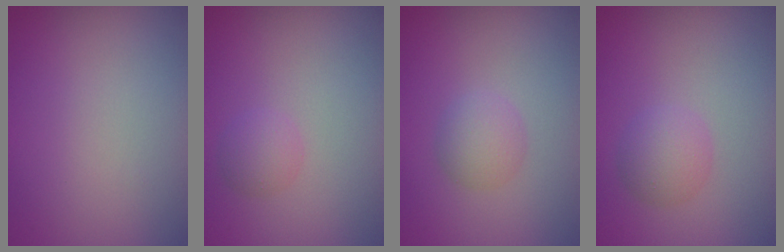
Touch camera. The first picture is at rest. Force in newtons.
{"total": 1.5, "press": 1.5, "slide": 0.1}
{"total": 2.1, "press": 2.1, "slide": 0.1}
{"total": 2.4, "press": 2.4, "slide": 0.2}